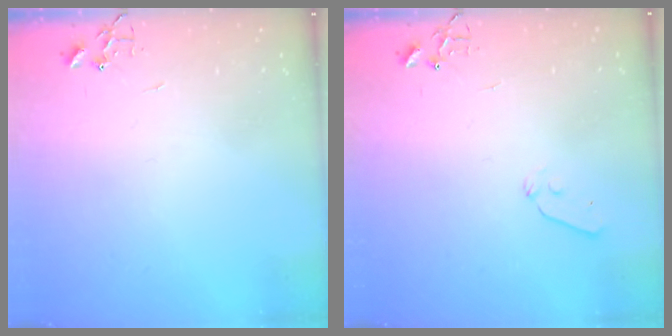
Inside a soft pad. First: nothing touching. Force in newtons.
{"total": 4.9, "press": 4.8, "slide": 0.7}